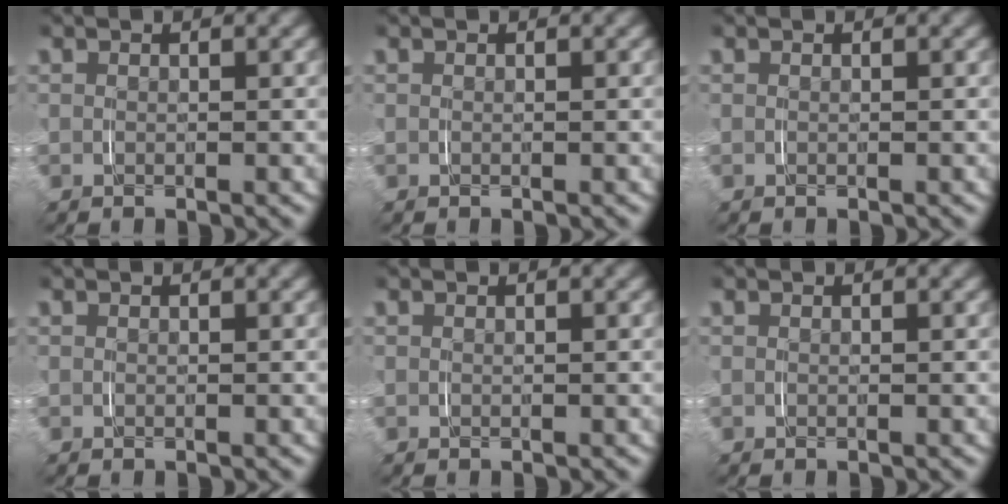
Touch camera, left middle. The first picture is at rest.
{"total": 0.0}
{"total": 0.0}
{"total": 0.0}
{"total": 0.0}
{"total": 0.0}